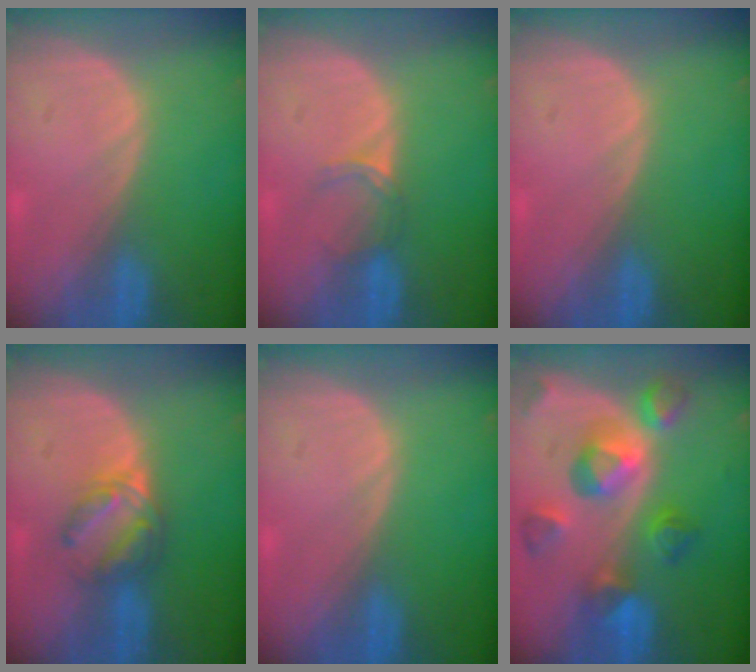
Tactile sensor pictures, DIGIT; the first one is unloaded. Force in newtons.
{"total": 2.5, "press": 2.0, "slide": 1.4}
{"total": 0.0}
{"total": 6.1, "press": 5.3, "slide": 3.1}
{"total": 0.0}
{"total": 10.3, "press": 9.1, "slide": 4.7}